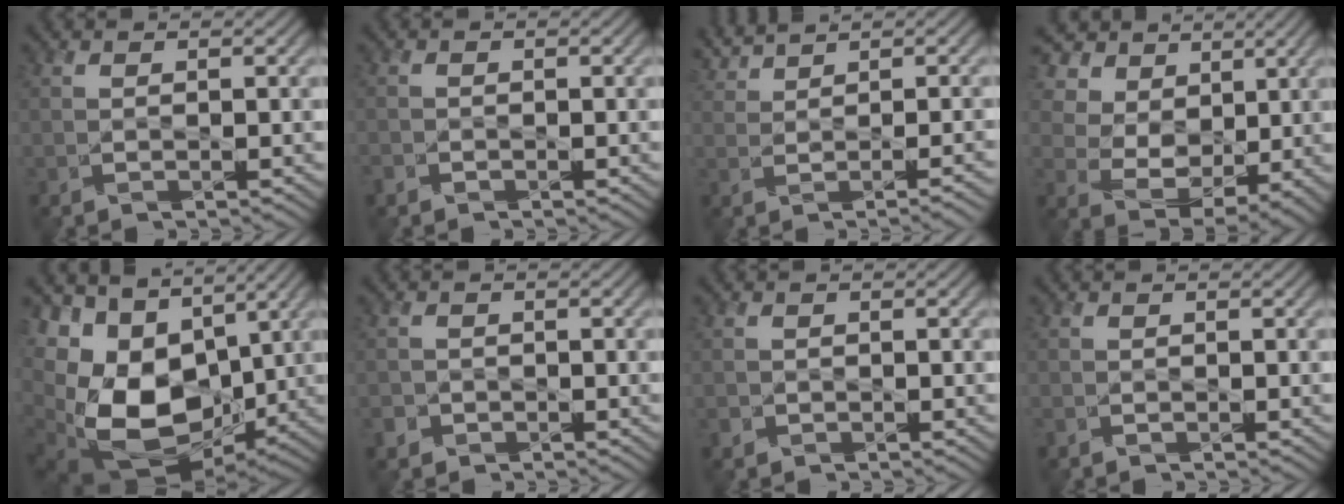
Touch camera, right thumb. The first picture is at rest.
{"total": 1.1, "force": [-0.9, 0.6, -0.1], "torque": [0.006, -0.007, -0.022]}
{"total": 3.3, "force": [2.0, 0.6, 2.6], "torque": [-0.047, 0.014, 0.033]}
{"total": 9.8, "force": [4.3, 7.5, 4.7], "torque": [-0.156, 0.005, 0.102]}
{"total": 17.2, "force": [0.3, 11.6, 12.7], "torque": [-0.281, -0.030, 0.034]}
{"total": 1.8, "force": [-1.2, 1.3, 0.0], "torque": [0.007, -0.006, -0.026]}
{"total": 1.0, "force": [-0.6, 0.8, -0.1], "torque": [0.007, -0.006, -0.015]}
{"total": 0.6, "force": [-0.4, 0.4, 0.0], "torque": [0.002, -0.004, -0.011]}